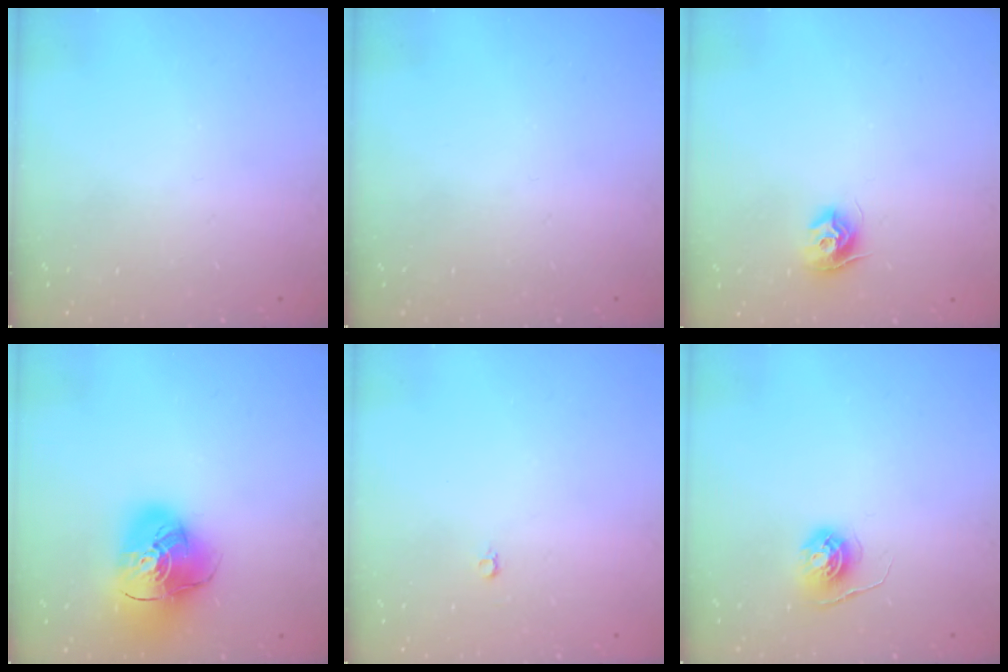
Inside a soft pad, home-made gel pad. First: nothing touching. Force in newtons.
{"total": 0.0}
{"total": 8.8, "press": 8.8, "slide": 0.2}
{"total": 17.3, "press": 17.2, "slide": 2.0}
{"total": 2.2, "press": 2.2, "slide": 0.2}
{"total": 5.6, "press": 5.5, "slide": 0.6}